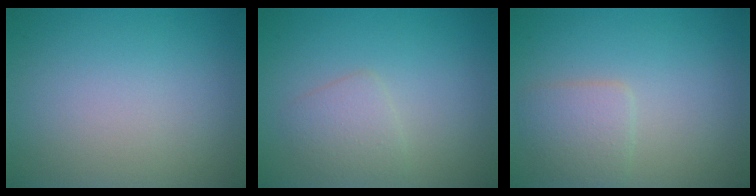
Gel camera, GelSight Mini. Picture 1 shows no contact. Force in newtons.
{"total": 1.9, "press": 1.9, "slide": 0.0}
{"total": 2.5, "press": 2.5, "slide": 0.1}